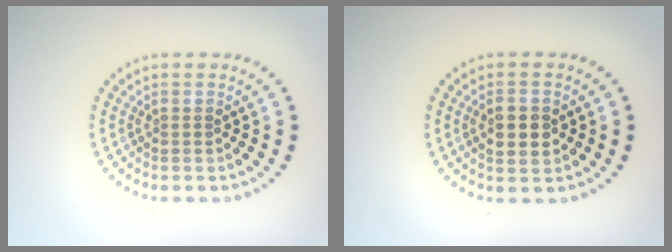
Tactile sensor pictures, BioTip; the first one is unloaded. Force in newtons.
{"total": 2.7, "press": 2.7, "slide": 0.3}